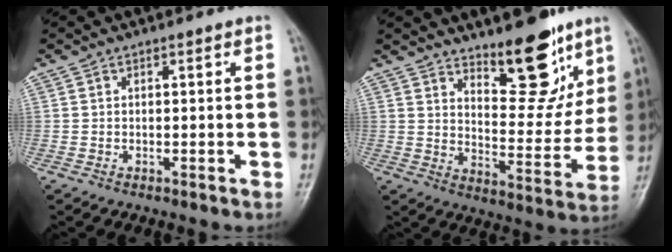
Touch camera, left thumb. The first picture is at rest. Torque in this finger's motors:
{"motor_torque": [1.44, 1.45, 0.05, -0.40, 0.09]}